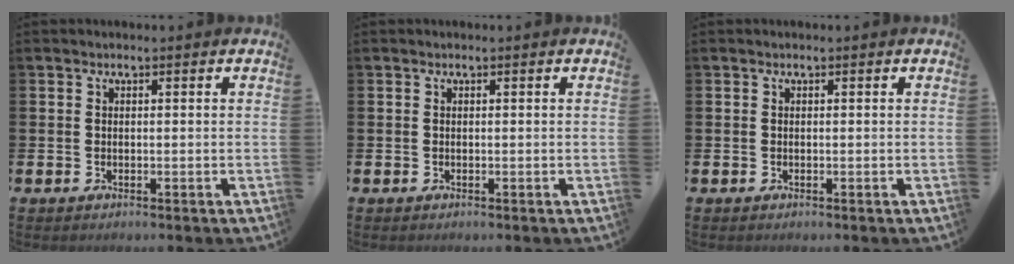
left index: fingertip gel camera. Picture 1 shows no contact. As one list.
[{"total": 0.0}, {"total": 0.0}]